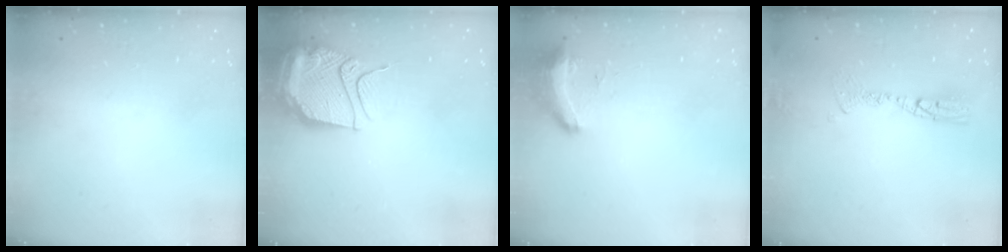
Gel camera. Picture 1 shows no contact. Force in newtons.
{"total": 14.2, "press": 14.2, "slide": 1.4}
{"total": 9.0, "press": 8.7, "slide": 2.3}
{"total": 9.6, "press": 9.5, "slide": 1.9}